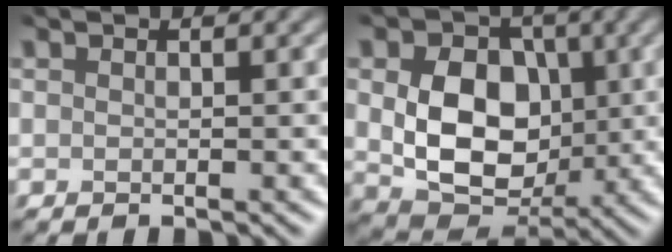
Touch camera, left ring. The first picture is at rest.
{"total": 8.2, "force": [-0.5, 6.3, 5.3], "torque": [-0.103, -0.020, -0.002]}